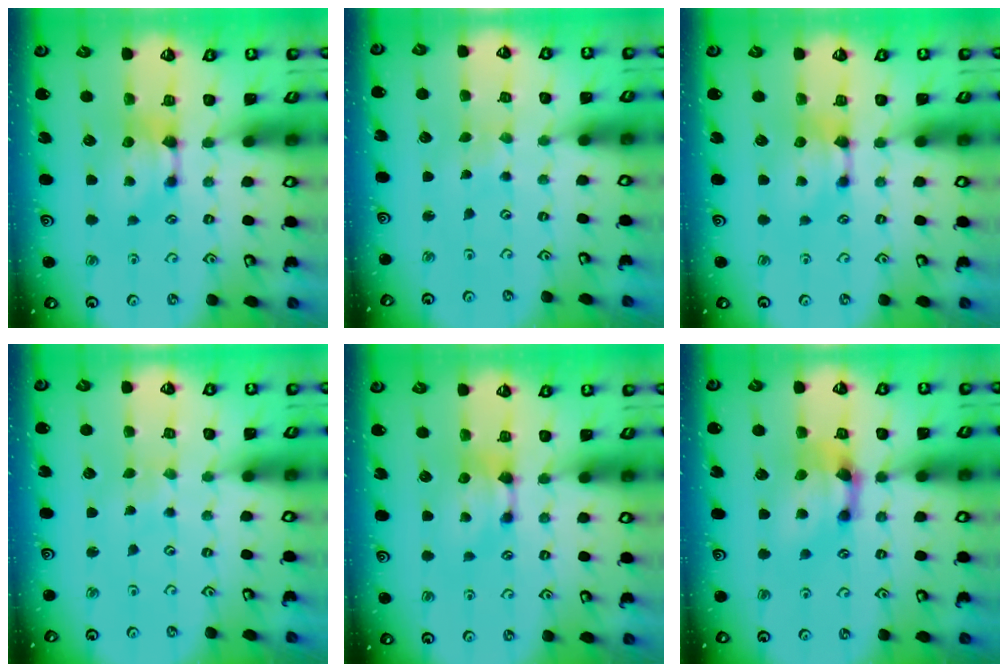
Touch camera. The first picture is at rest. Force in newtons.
{"total": 5.2, "press": 5.1, "slide": 0.2}
{"total": 0.0}
{"total": 5.2, "press": 5.1, "slide": 0.2}
{"total": 0.0}
{"total": 3.2, "press": 2.6, "slide": 1.8}